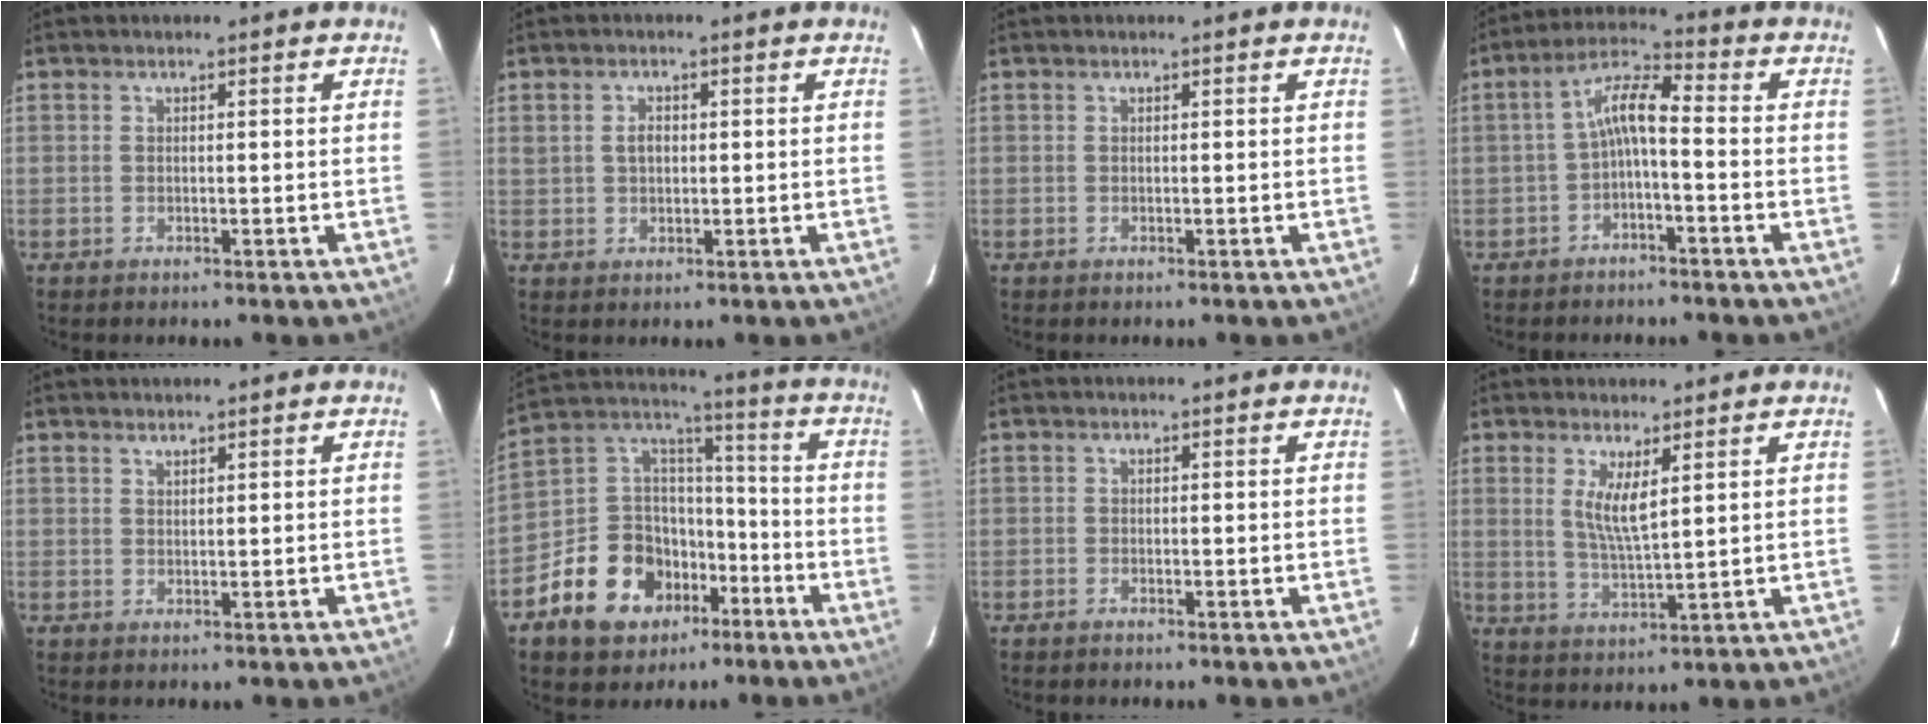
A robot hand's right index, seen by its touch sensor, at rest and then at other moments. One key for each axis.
{"total": 2.7, "fx": 0.4, "fy": 2.0, "fz": 1.8, "tx": -0.031, "ty": 0.007, "tz": 0.010}
{"total": 0.0}
{"total": 6.2, "fx": -1.8, "fy": 1.9, "fz": 5.7, "tx": -0.123, "ty": 0.023, "tz": -0.034}
{"total": 0.9, "fx": 0.9, "fy": 0.3, "fz": 0.2, "tx": -0.004, "ty": 0.003, "tz": 0.017}
{"total": 16.2, "fx": -8.3, "fy": 12.4, "fz": 6.3, "tx": -0.150, "ty": 0.054, "tz": -0.121}
{"total": 0.8, "fx": -0.7, "fy": 0.4, "fz": 0.2, "tx": -0.004, "ty": 0.003, "tz": -0.014}
{"total": 5.5, "fx": 2.2, "fy": 1.1, "fz": 4.9, "tx": -0.094, "ty": -0.011, "tz": 0.042}